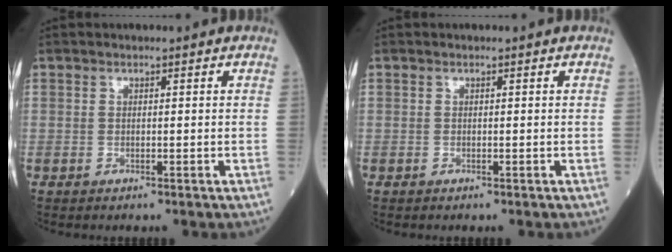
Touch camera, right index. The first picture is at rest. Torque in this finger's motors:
{"motor_torque": [-0.14, -0.11, 0.03, 0.01]}